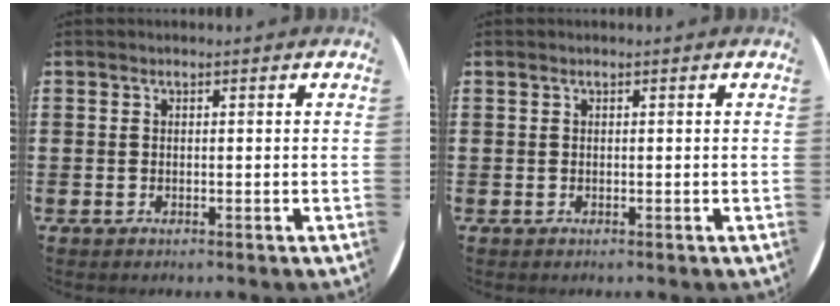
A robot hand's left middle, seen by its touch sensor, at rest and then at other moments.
{"total": 0.0}